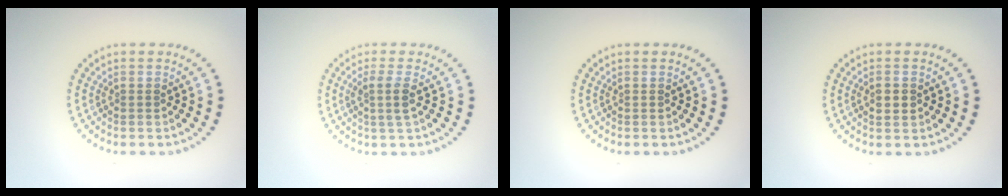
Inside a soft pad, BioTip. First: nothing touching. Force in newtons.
{"total": 1.9, "press": 1.6, "slide": 1.0}
{"total": 0.0}
{"total": 1.4, "press": 1.4, "slide": 0.2}